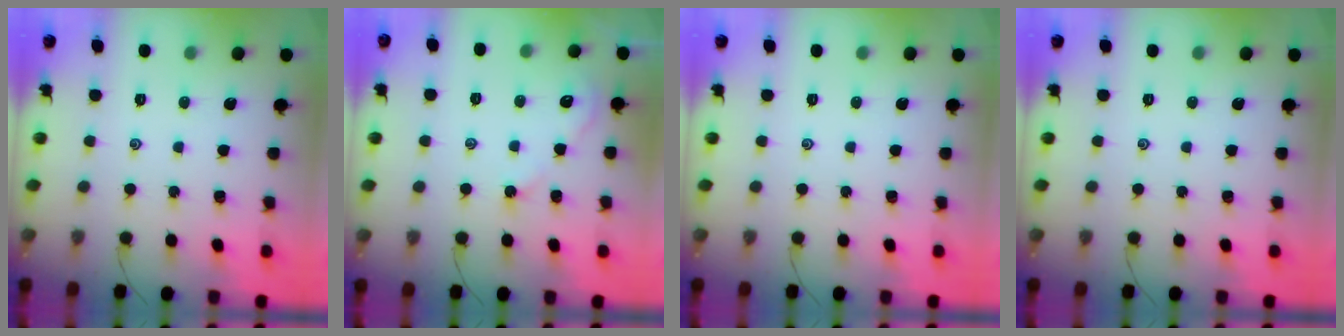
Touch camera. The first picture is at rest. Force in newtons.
{"total": 2.5, "press": 2.4, "slide": 0.4}
{"total": 0.0}
{"total": 0.0}